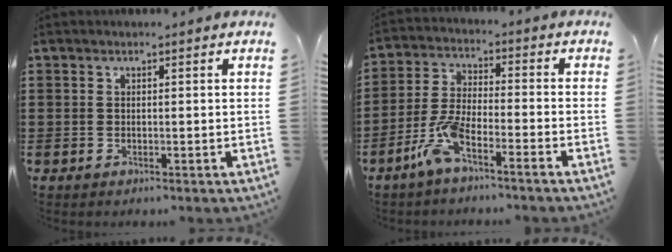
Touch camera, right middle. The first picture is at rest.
{"total": 6.9, "force": [-4.8, 1.0, 4.9], "torque": [-0.120, -0.007, -0.097]}